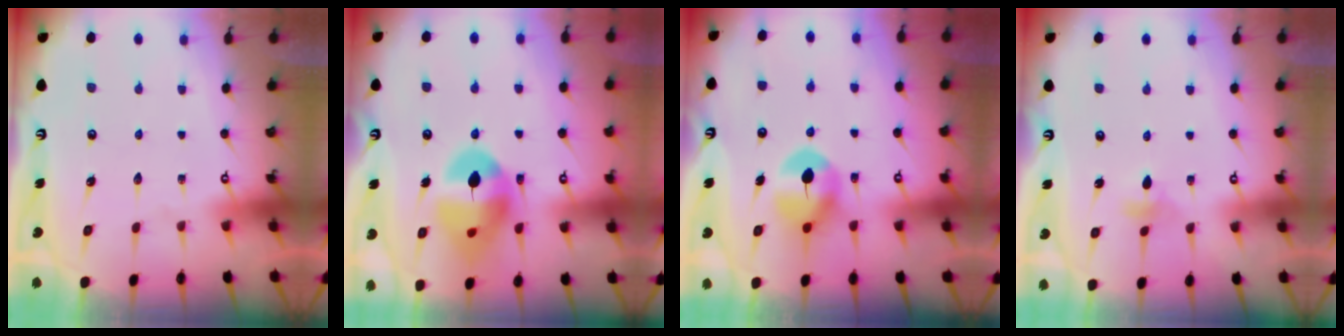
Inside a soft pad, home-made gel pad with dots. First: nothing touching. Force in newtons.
{"total": 14.7, "press": 14.6, "slide": 1.6}
{"total": 7.7, "press": 7.6, "slide": 0.7}
{"total": 5.1, "press": 4.9, "slide": 1.1}